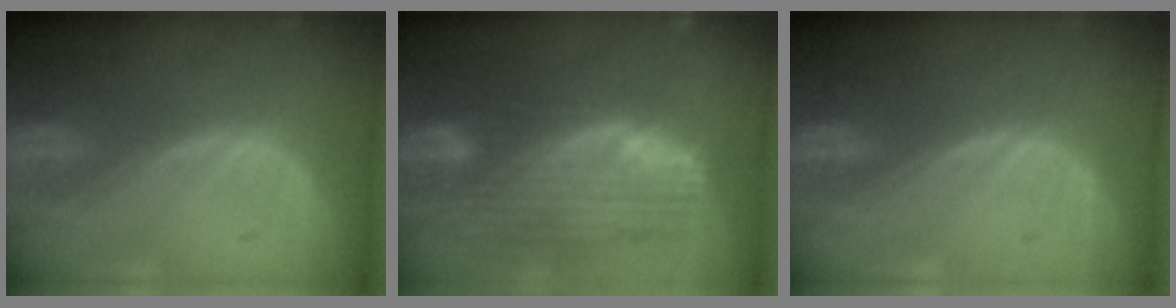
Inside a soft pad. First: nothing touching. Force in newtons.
{"total": 11.7, "press": 10.0, "slide": 6.2}
{"total": 0.0}